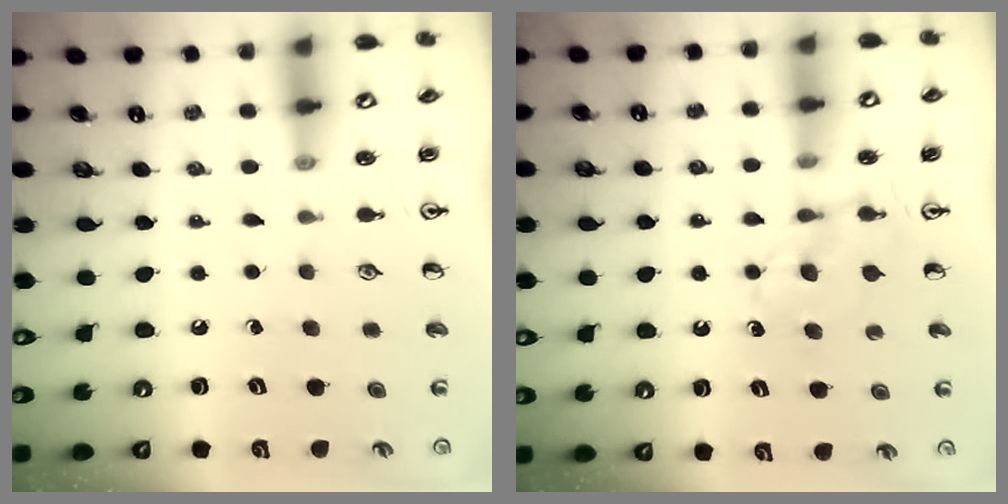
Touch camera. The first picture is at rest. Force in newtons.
{"total": 5.7, "press": 5.7, "slide": 0.3}